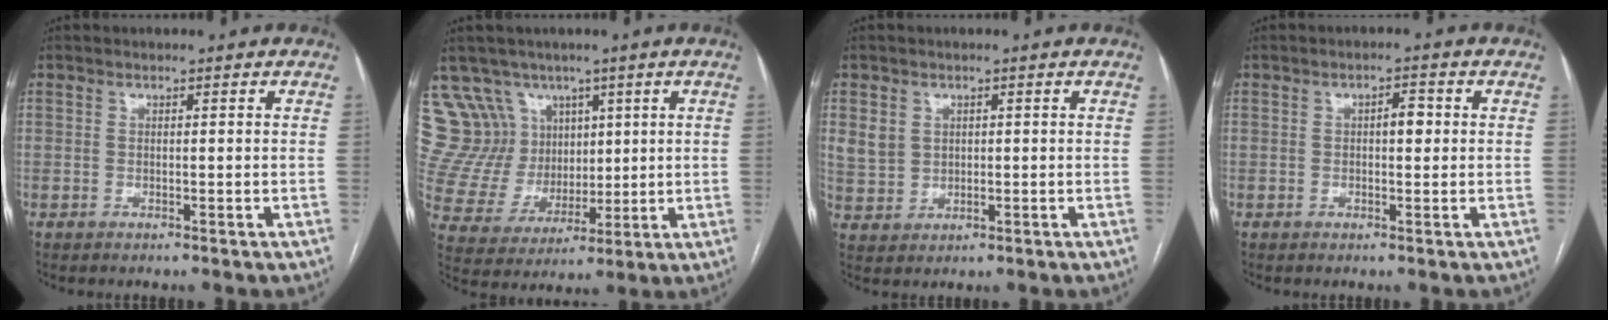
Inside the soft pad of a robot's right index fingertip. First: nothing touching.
{"total": 12.8, "force": [7.8, 9.9, 2.0], "torque": [-0.060, 0.052, 0.167]}
{"total": 4.2, "force": [1.4, 3.7, 1.3], "torque": [-0.030, 0.008, 0.038]}
{"total": 2.6, "force": [0.4, 1.1, 2.3], "torque": [-0.034, 0.008, 0.004]}